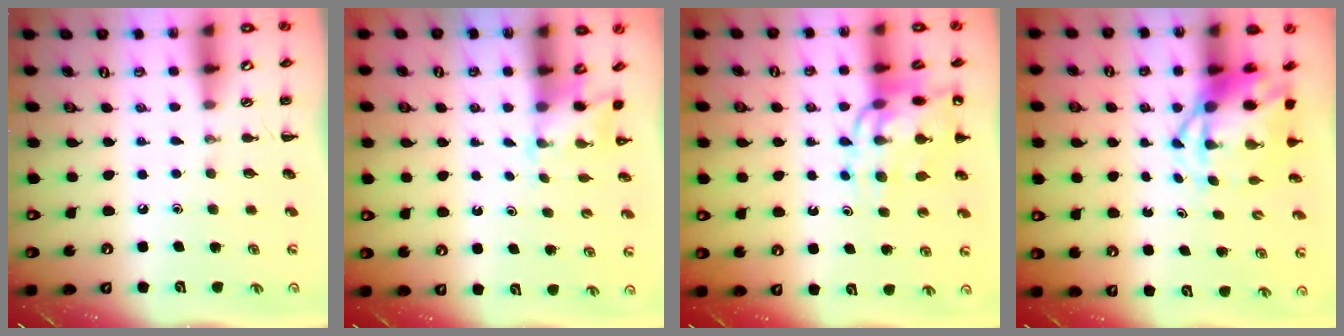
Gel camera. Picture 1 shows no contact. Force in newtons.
{"total": 1.9, "press": 1.8, "slide": 0.6}
{"total": 12.6, "press": 12.1, "slide": 3.4}
{"total": 7.2, "press": 6.9, "slide": 2.1}